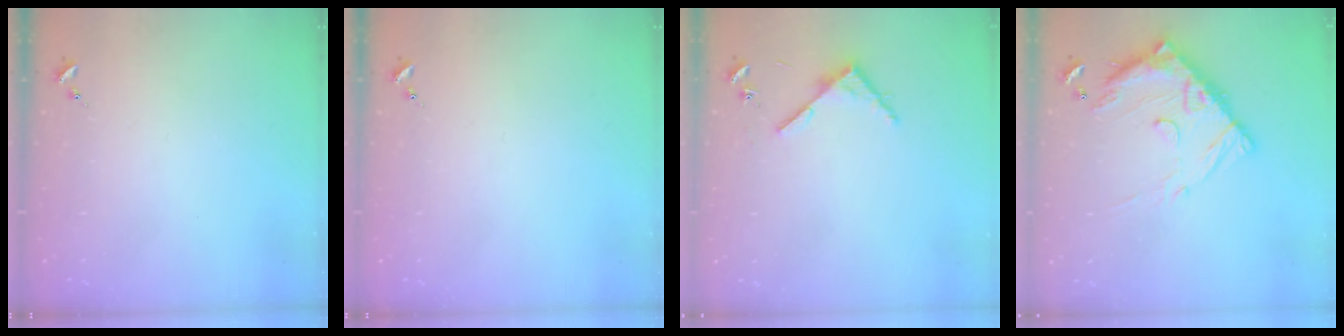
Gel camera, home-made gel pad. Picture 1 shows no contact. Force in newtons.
{"total": 0.0}
{"total": 4.2, "press": 4.2, "slide": 0.4}
{"total": 16.1, "press": 16.0, "slide": 1.3}